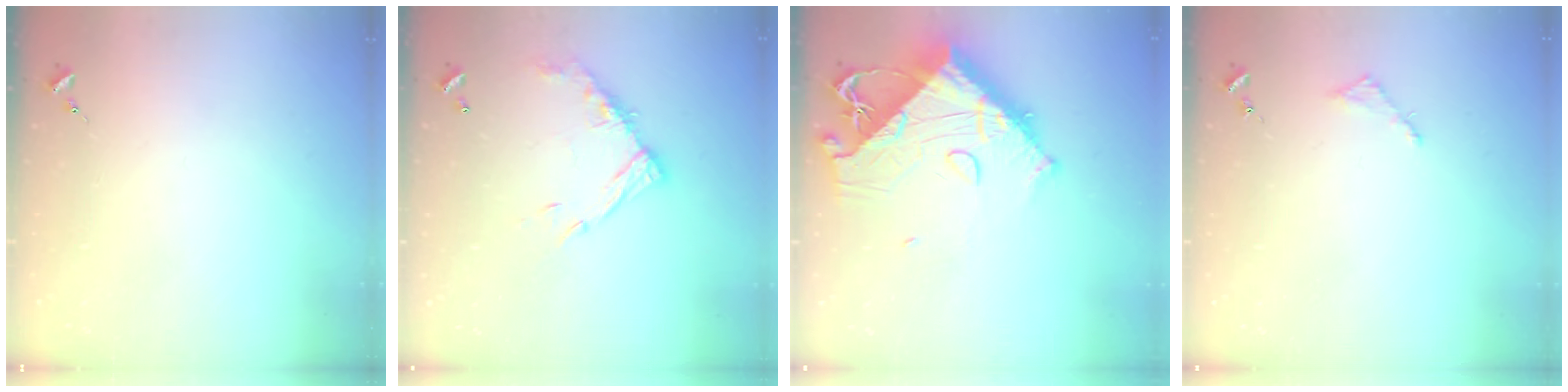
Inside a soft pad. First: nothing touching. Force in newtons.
{"total": 13.3, "press": 13.3, "slide": 1.1}
{"total": 20.0, "press": 19.9, "slide": 2.3}
{"total": 2.8, "press": 2.7, "slide": 0.3}